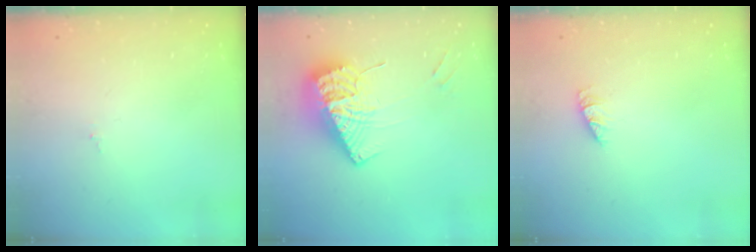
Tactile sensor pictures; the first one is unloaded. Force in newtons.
{"total": 13.1, "press": 13.0, "slide": 1.3}
{"total": 1.0, "press": 1.0, "slide": 0.1}